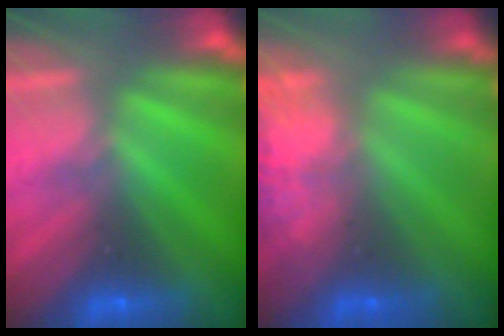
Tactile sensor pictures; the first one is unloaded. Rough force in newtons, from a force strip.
{"total": 7.2}